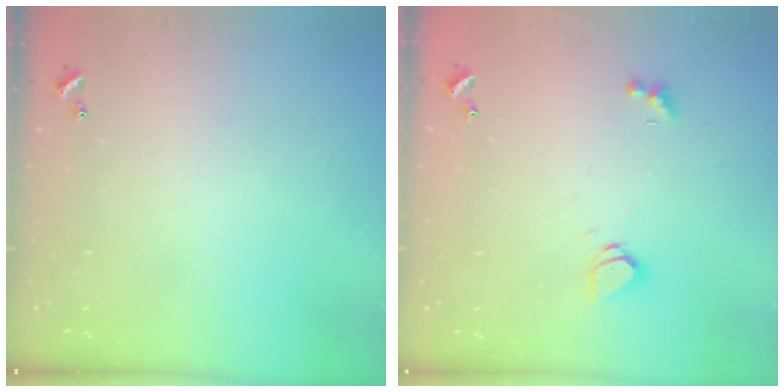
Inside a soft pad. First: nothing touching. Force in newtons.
{"total": 2.4, "press": 2.3, "slide": 0.3}